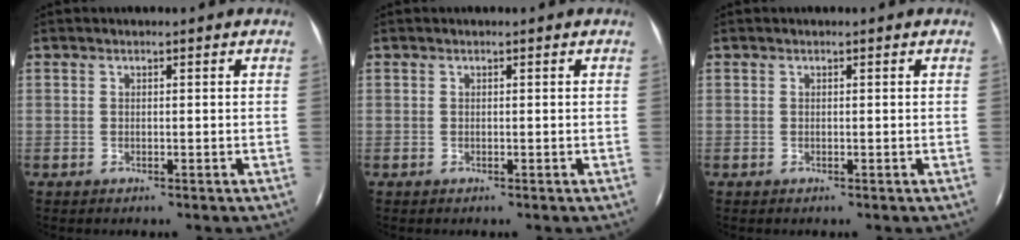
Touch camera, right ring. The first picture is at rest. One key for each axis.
{"total": 0.0}
{"total": 0.0}